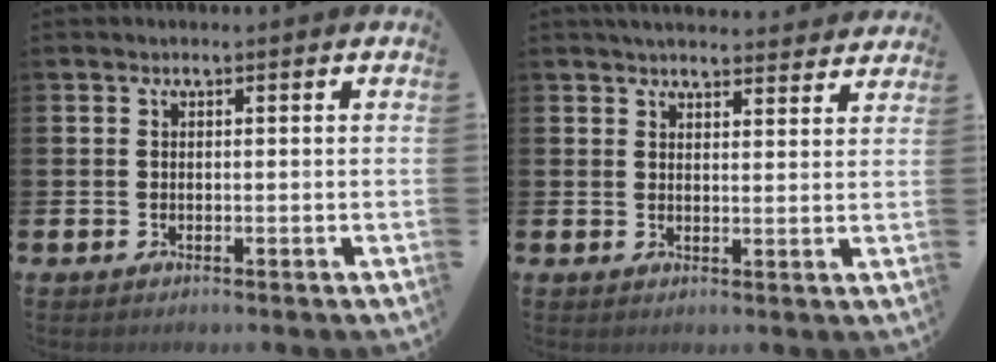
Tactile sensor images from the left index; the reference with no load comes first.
{"total": 4.2, "force": [4.1, 0.5, 0.6], "torque": [-0.010, -0.023, 0.074]}